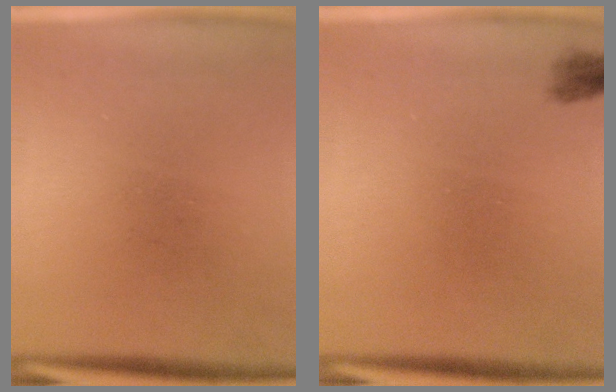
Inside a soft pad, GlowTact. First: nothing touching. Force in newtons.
{"total": 1.3}